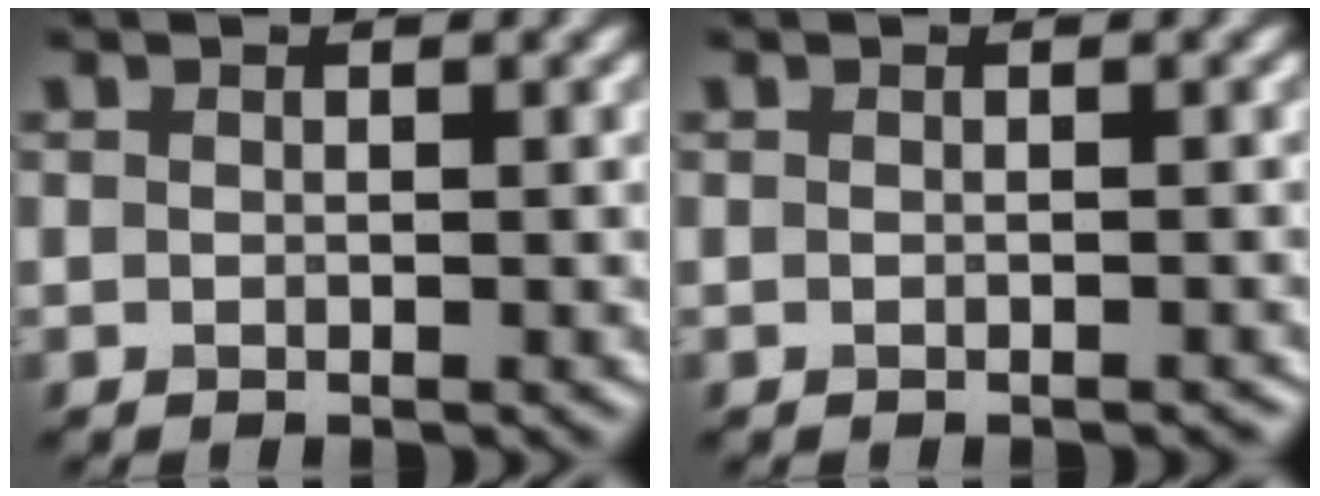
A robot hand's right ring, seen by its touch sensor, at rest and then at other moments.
{"total": 0.6, "force": [-0.6, 0.1, 0.2], "torque": [-0.001, 0.001, -0.008]}